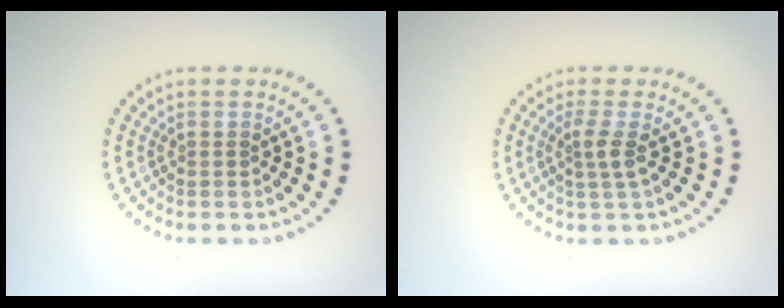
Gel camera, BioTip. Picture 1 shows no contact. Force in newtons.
{"total": 1.8, "press": 1.3, "slide": 1.3}